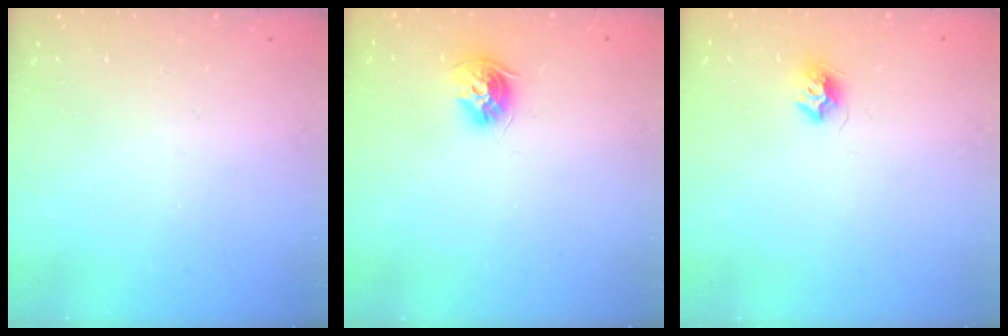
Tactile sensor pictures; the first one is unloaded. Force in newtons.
{"total": 8.9, "press": 8.8, "slide": 1.2}
{"total": 7.4, "press": 7.4, "slide": 0.0}